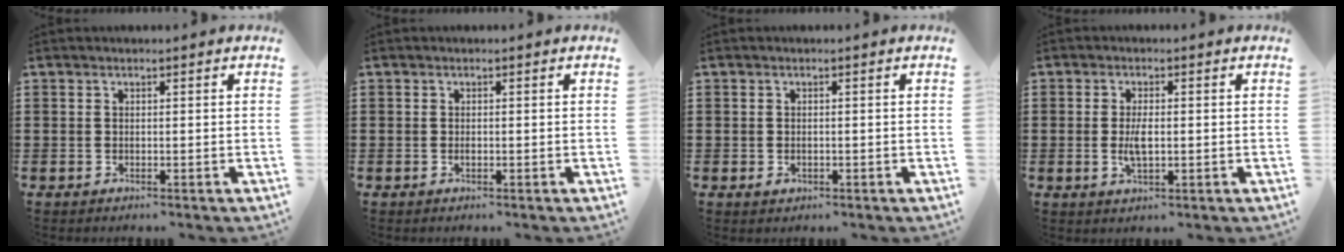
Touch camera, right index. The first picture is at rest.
{"total": 0.6, "force": [-0.2, 0.1, 0.6], "torque": [-0.012, -0.005, -0.003]}
{"total": 0.7, "force": [-0.3, 0.5, 0.4], "torque": [-0.010, 0.001, -0.005]}
{"total": 3.7, "force": [-0.3, 1.5, 3.4], "torque": [-0.078, -0.005, -0.009]}